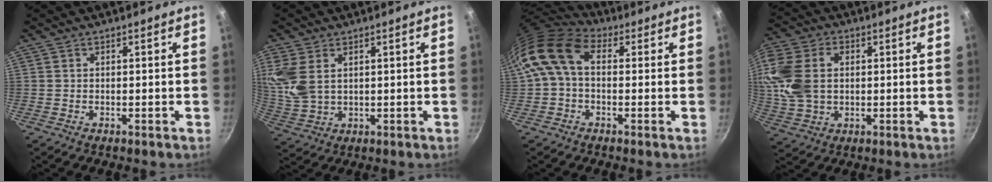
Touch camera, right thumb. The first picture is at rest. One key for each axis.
{"total": 8.9, "fx": 2.8, "fy": 5.7, "fz": 6.3, "tx": -0.133, "ty": -0.007, "tz": 0.066}
{"total": 11.6, "fx": 1.8, "fy": 7.6, "fz": 8.5, "tx": -0.155, "ty": 0.025, "tz": 0.015}
{"total": 13.2, "fx": 1.7, "fy": 9.3, "fz": 9.2, "tx": -0.180, "ty": 0.006, "tz": 0.033}